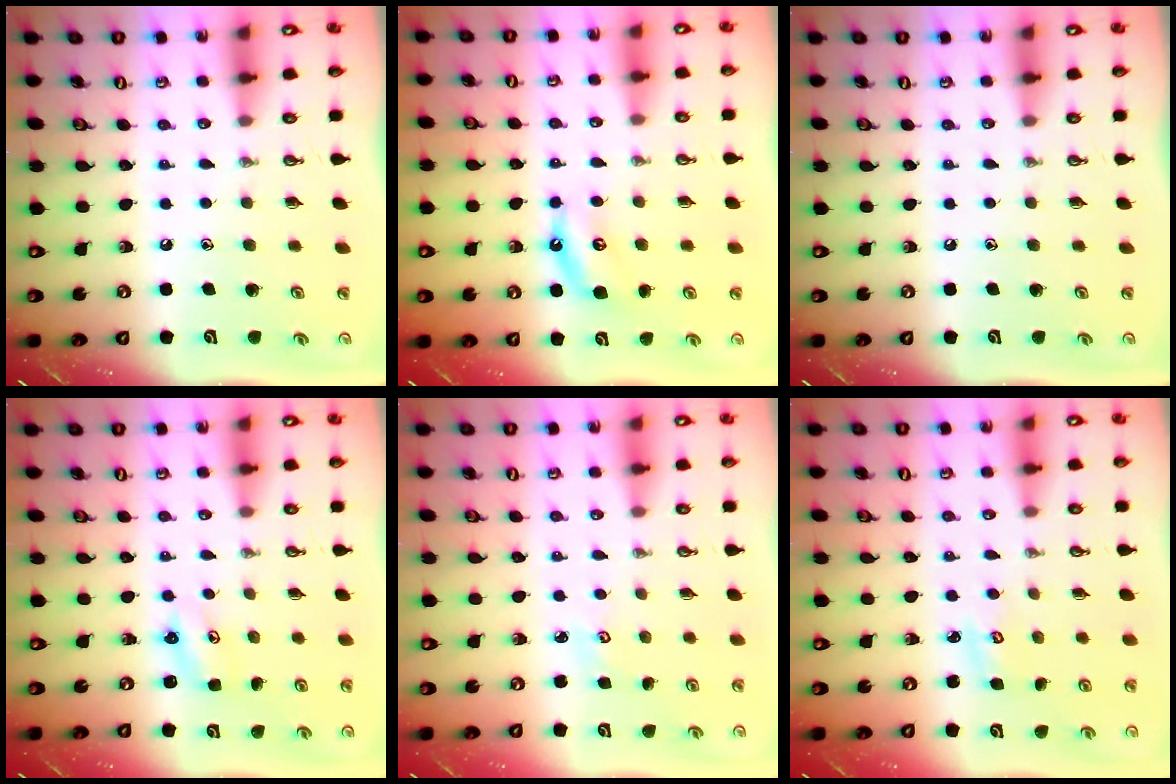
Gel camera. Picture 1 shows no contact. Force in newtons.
{"total": 5.4, "press": 5.4, "slide": 0.6}
{"total": 0.0}
{"total": 2.8, "press": 2.8, "slide": 0.3}
{"total": 2.7, "press": 2.7, "slide": 0.3}
{"total": 3.1, "press": 3.0, "slide": 0.3}